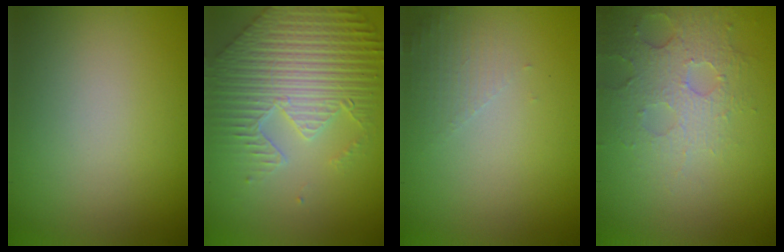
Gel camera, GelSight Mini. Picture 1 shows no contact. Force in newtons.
{"total": 7.8, "press": 5.8, "slide": 5.2}
{"total": 1.6, "press": 1.6, "slide": 0.4}
{"total": 3.7, "press": 3.4, "slide": 1.5}